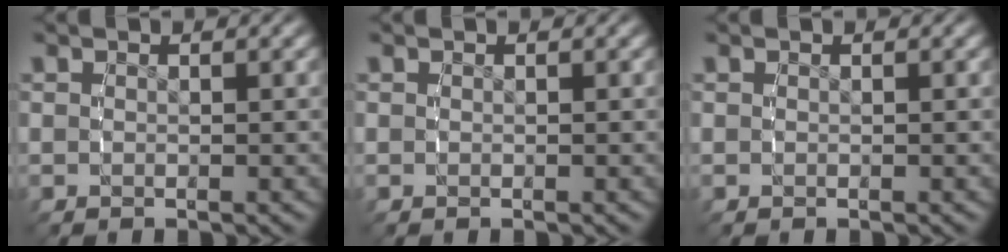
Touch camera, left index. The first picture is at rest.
{"total": 0.0}
{"total": 0.0}